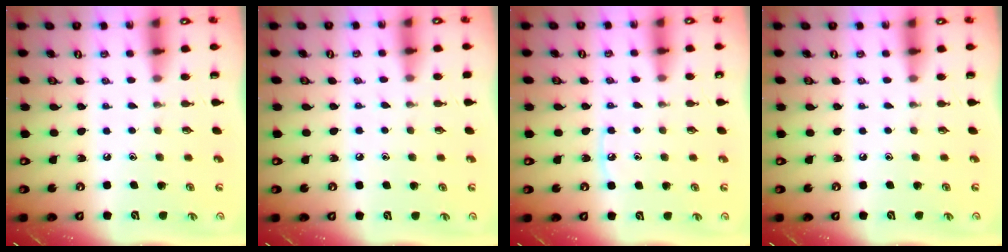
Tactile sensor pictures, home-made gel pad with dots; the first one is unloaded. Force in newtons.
{"total": 3.7, "press": 3.7, "slide": 0.6}
{"total": 4.1, "press": 4.0, "slide": 0.6}
{"total": 0.0}